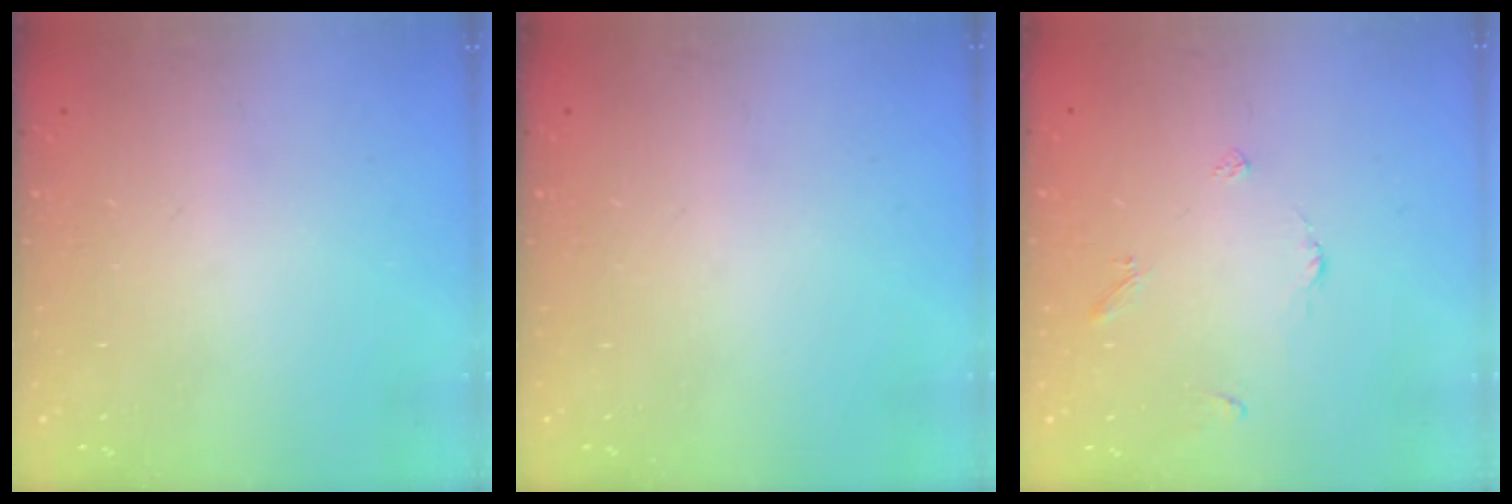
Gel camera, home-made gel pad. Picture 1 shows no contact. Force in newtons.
{"total": 0.0}
{"total": 2.9, "press": 2.9, "slide": 0.5}